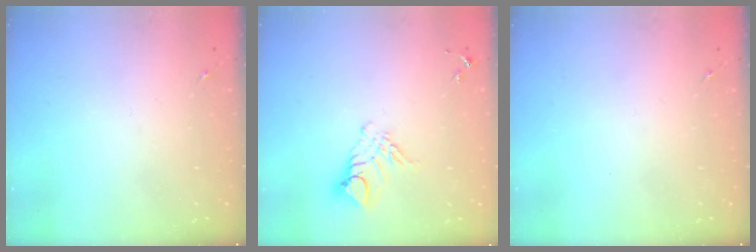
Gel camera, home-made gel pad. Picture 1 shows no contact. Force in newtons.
{"total": 9.4, "press": 9.4, "slide": 0.9}
{"total": 0.0}